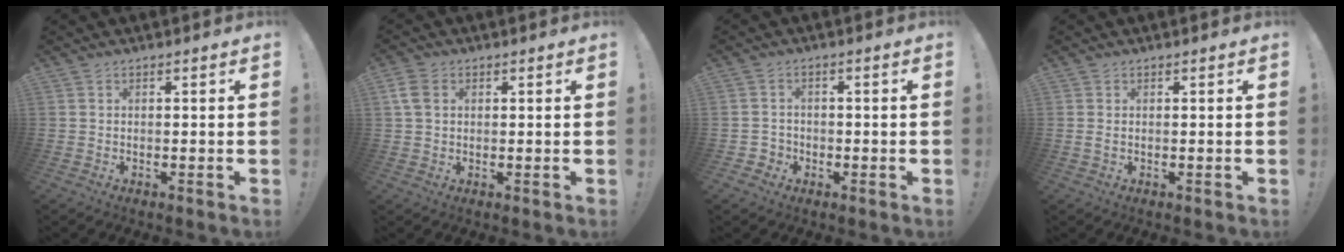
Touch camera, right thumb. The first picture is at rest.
{"total": 5.7, "force": [1.7, 4.1, 3.5], "torque": [-0.076, 0.003, 0.033]}
{"total": 2.8, "force": [-1.0, 2.5, 0.6], "torque": [-0.018, 0.001, -0.020]}
{"total": 0.8, "force": [0.2, 0.2, 0.7], "torque": [-0.013, 0.001, 0.002]}